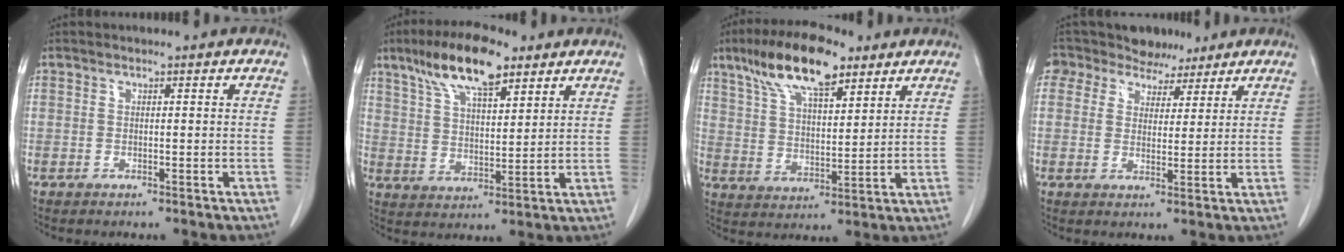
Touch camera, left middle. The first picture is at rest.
{"total": 11.9, "force": [7.9, 3.5, 8.3], "torque": [-0.154, 0.015, 0.142]}
{"total": 13.5, "force": [8.9, 4.2, 9.3], "torque": [-0.172, 0.018, 0.161]}
{"total": 9.4, "force": [8.3, 3.9, 1.9], "torque": [-0.029, 0.018, 0.124]}